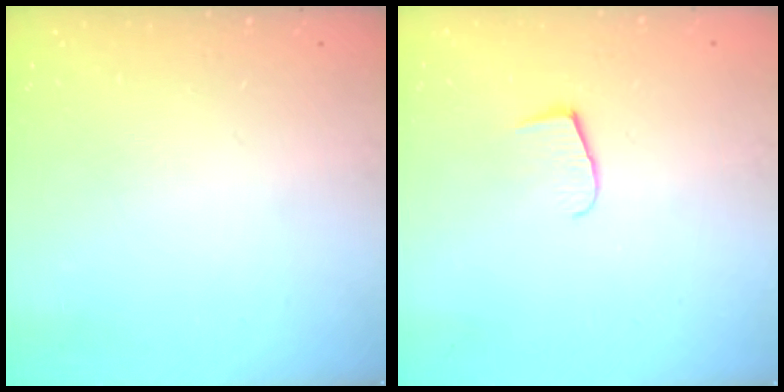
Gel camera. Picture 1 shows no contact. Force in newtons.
{"total": 6.2, "press": 6.1, "slide": 0.6}